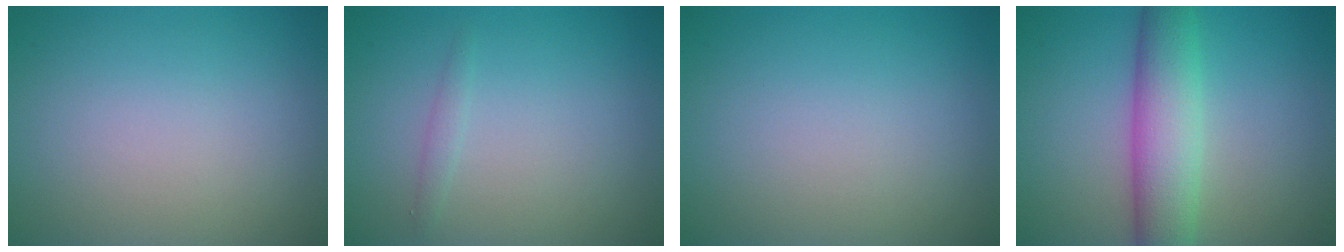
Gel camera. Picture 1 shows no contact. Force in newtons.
{"total": 0.8, "press": 0.8, "slide": 0.1}
{"total": 0.0}
{"total": 6.1, "press": 6.1, "slide": 0.1}